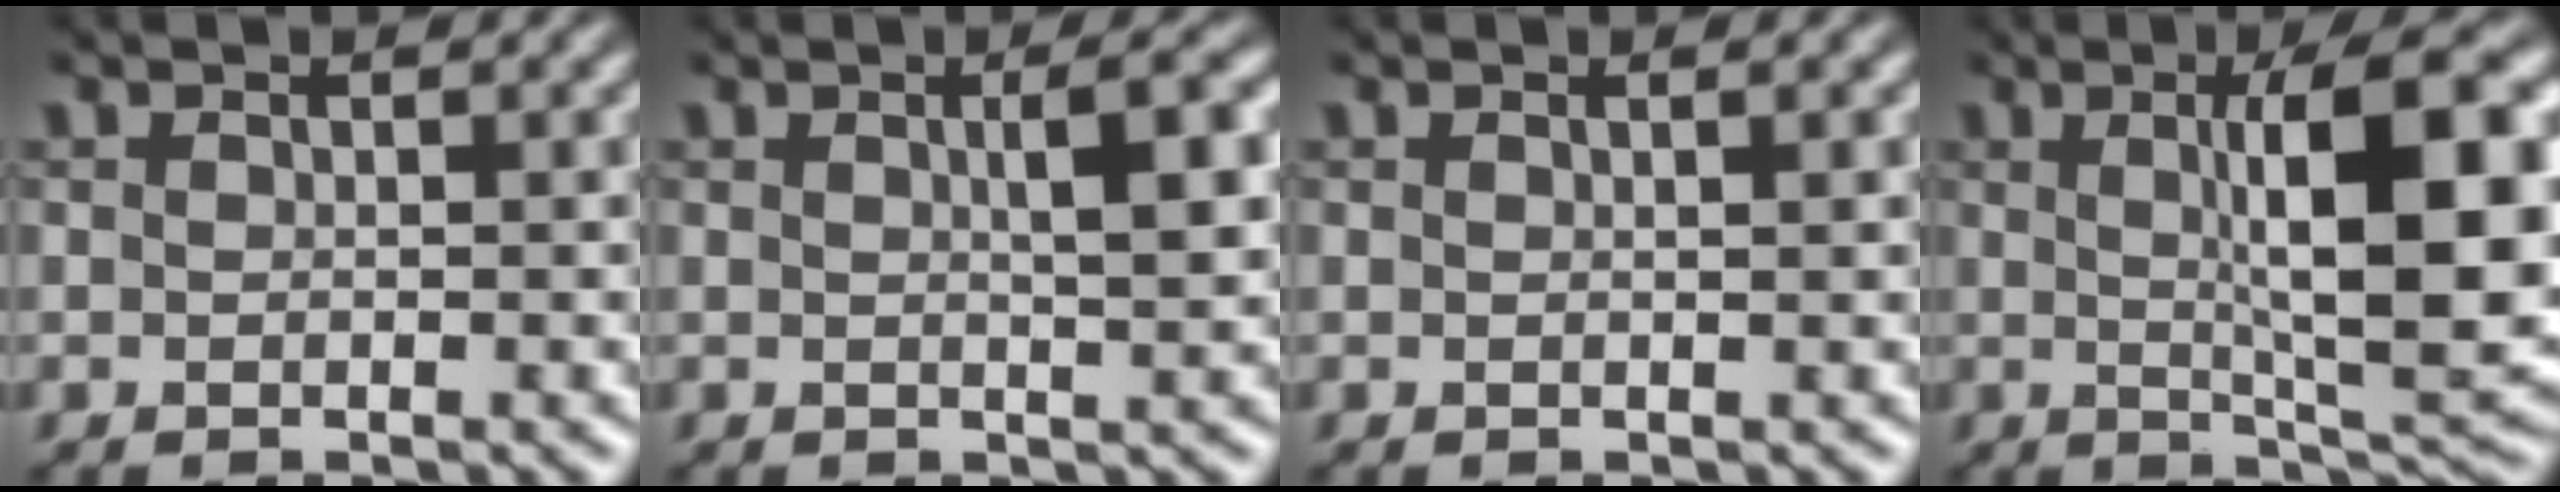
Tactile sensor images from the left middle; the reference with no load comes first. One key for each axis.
{"total": 3.6, "fx": 0.8, "fy": 0.7, "fz": 3.4, "tx": -0.047, "ty": 0.008, "tz": 0.009}
{"total": 1.0, "fx": 0.4, "fy": 0.3, "fz": 0.9, "tx": -0.008, "ty": 0.003, "tz": 0.000}
{"total": 11.2, "fx": 1.3, "fy": 2.8, "fz": 10.8, "tx": -0.139, "ty": 0.003, "tz": 0.023}